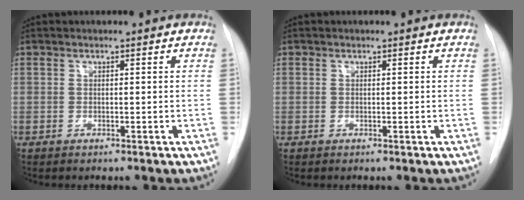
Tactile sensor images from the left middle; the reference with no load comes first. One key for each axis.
{"total": 0.0}